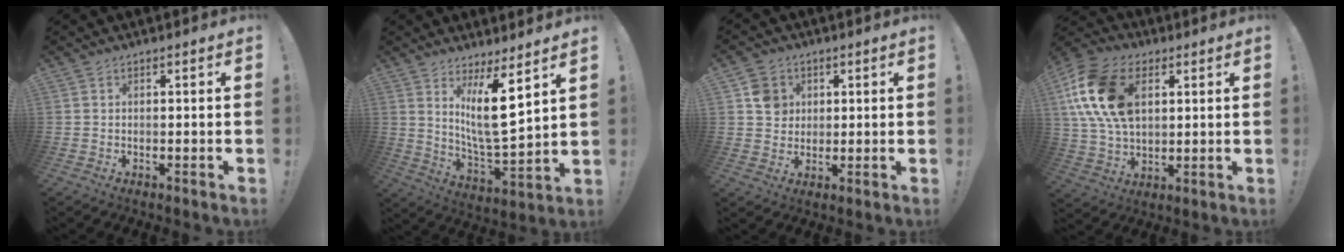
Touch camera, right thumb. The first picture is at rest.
{"total": 13.2, "force": [6.5, 2.5, 11.2], "torque": [-0.191, -0.051, 0.104]}
{"total": 6.9, "force": [2.1, 6.2, 2.1], "torque": [-0.008, -0.007, 0.040]}
{"total": 20.2, "force": [6.0, 13.5, 13.7], "torque": [-0.261, -0.011, 0.109]}